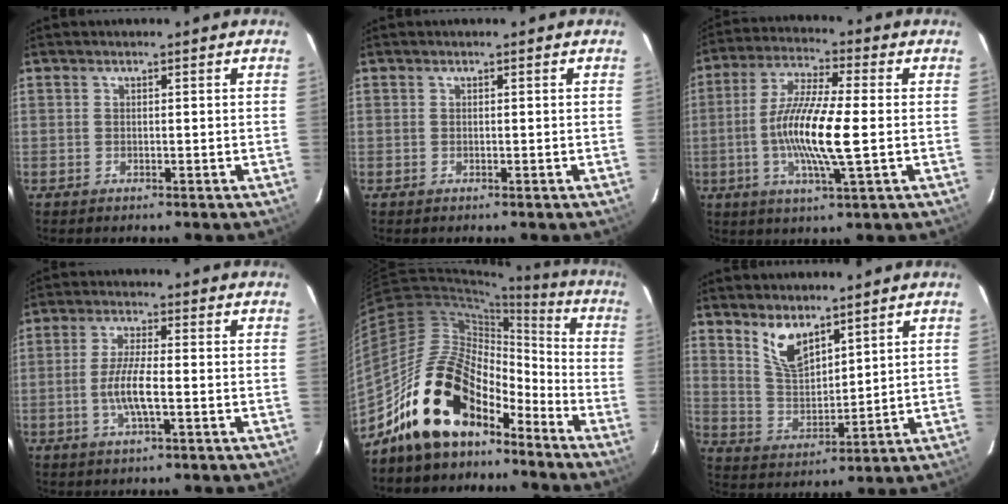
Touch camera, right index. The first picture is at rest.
{"total": 0.0}
{"total": 13.1, "force": [-1.6, 1.5, 12.9], "torque": [-0.253, -0.002, -0.038]}
{"total": 6.3, "force": [-1.6, 1.2, 6.0], "torque": [-0.120, -0.004, -0.031]}
{"total": 18.5, "force": [-13.7, 9.2, 8.5], "torque": [-0.159, 0.026, -0.237]}
{"total": 7.9, "force": [5.5, 3.2, 4.7], "torque": [-0.086, -0.002, 0.116]}